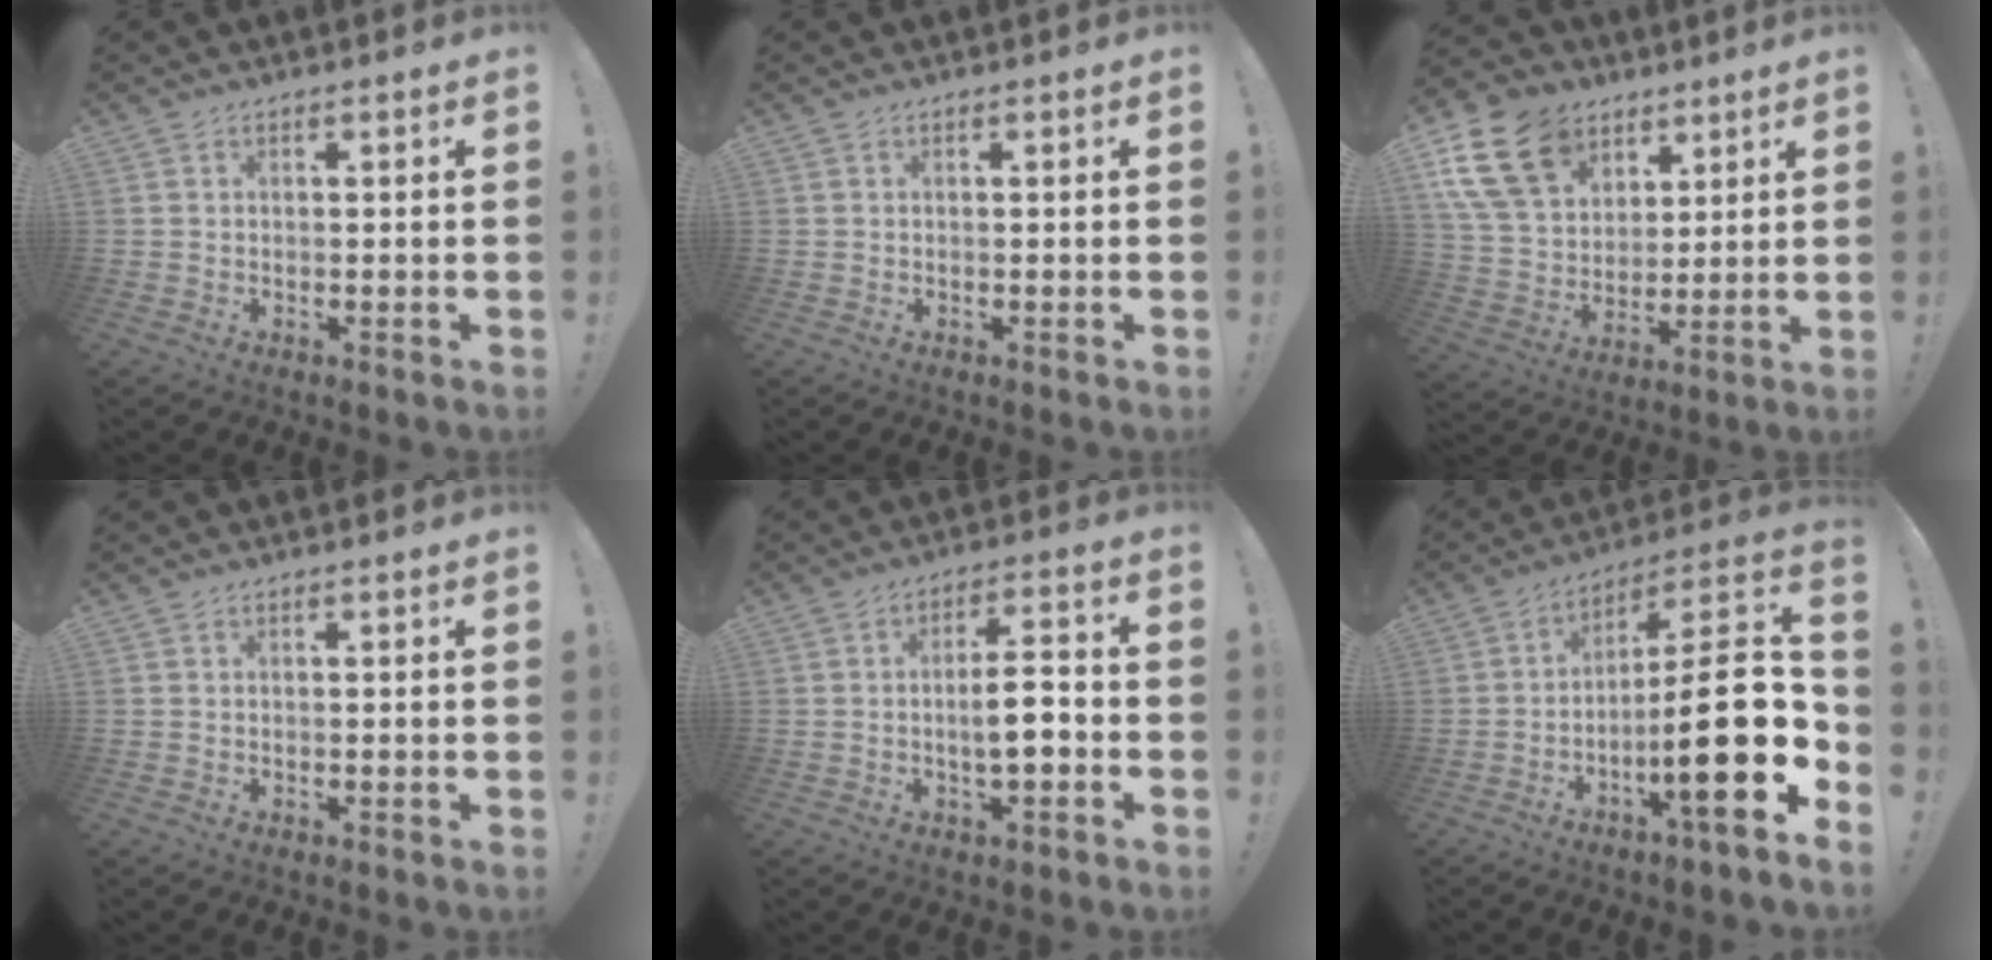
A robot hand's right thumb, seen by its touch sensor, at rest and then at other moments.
{"total": 0.0}
{"total": 18.9, "force": [9.3, 13.6, 9.3], "torque": [-0.173, -0.037, 0.186]}
{"total": 0.0}
{"total": 8.1, "force": [-1.9, 2.3, 7.6], "torque": [-0.135, 0.007, -0.037]}
{"total": 22.3, "force": [-4.6, 4.3, 21.4], "torque": [-0.344, 0.016, -0.074]}